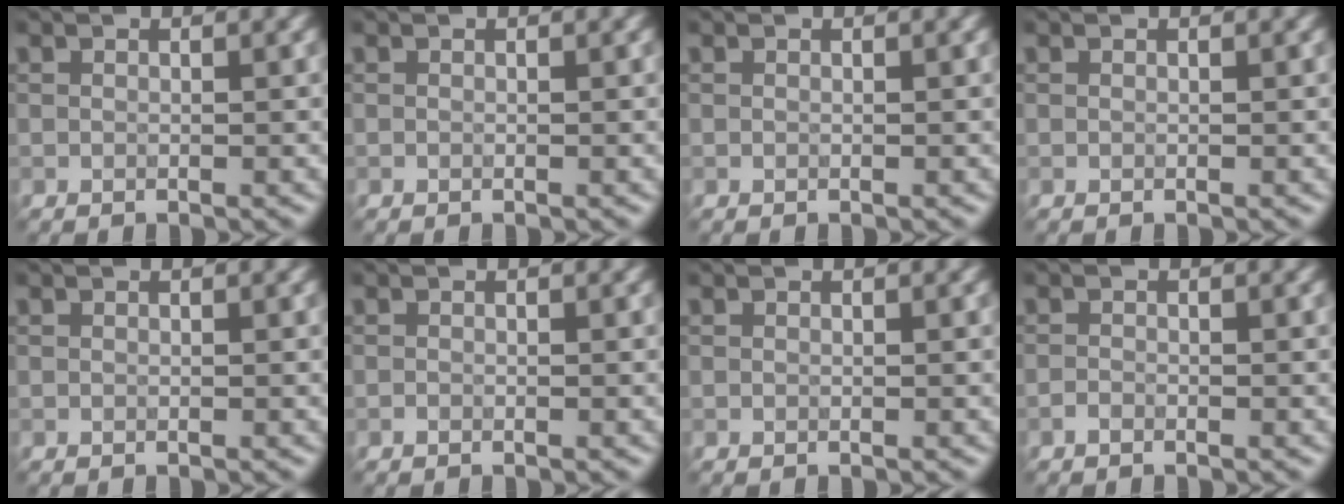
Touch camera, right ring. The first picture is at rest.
{"total": 0.0}
{"total": 0.0}
{"total": 0.0}
{"total": 0.0}
{"total": 0.0}
{"total": 0.0}
{"total": 0.6, "force": [-0.5, 0.3, 0.3], "torque": [-0.004, -0.001, -0.011]}